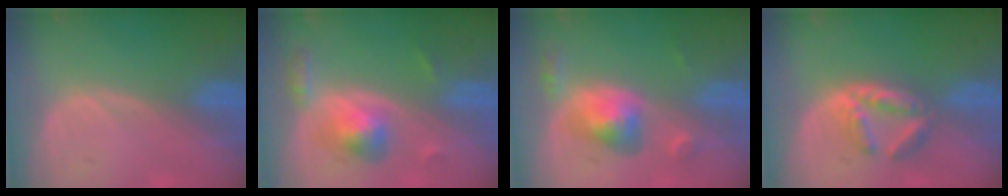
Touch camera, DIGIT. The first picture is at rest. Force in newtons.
{"total": 5.2, "press": 5.2, "slide": 0.4}
{"total": 6.0, "press": 5.5, "slide": 2.5}
{"total": 5.1, "press": 5.0, "slide": 1.1}